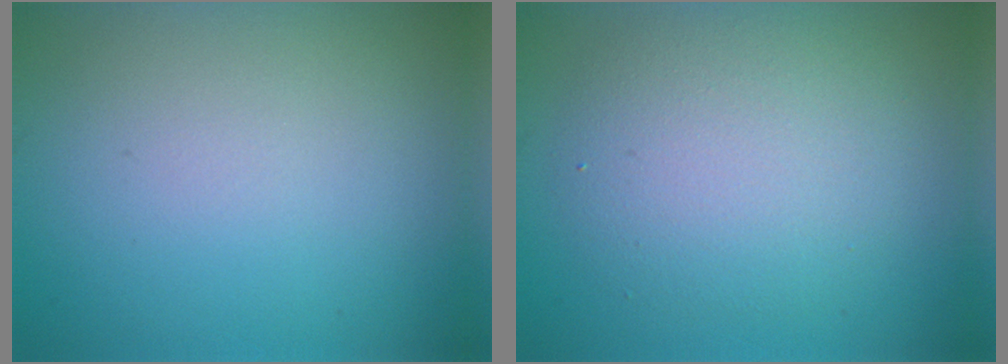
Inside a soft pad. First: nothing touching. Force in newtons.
{"total": 5.0, "press": 5.0, "slide": 0.4}